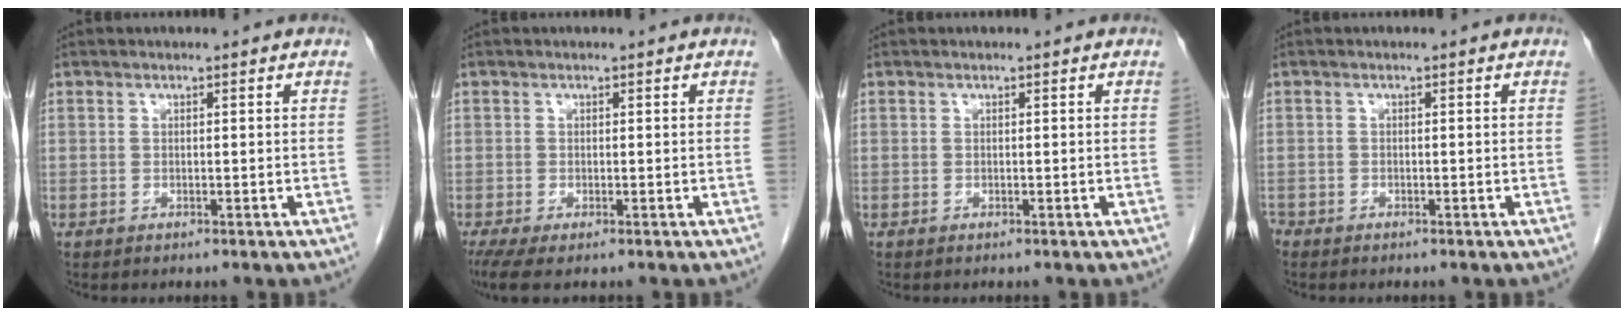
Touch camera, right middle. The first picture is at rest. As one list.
[{"total": 3.5, "force": [-2.1, 0.9, 2.6], "torque": [-0.052, -0.013, -0.037]}, {"total": 0.0}, {"total": 1.0, "force": [-0.9, 0.4, 0.1], "torque": [-0.005, -0.001, -0.016]}]